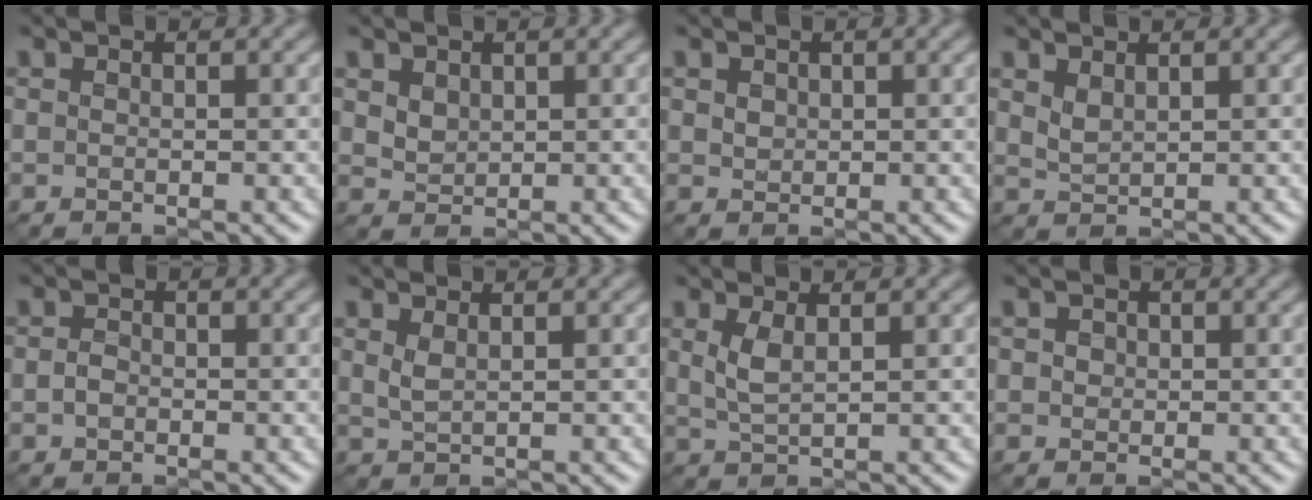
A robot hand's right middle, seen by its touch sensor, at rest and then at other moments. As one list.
[{"total": 2.1, "force": [0.9, 1.5, 1.1], "torque": [-0.027, -0.006, 0.020]}, {"total": 1.3, "force": [0.5, 1.0, 0.6], "torque": [-0.014, -0.003, 0.013]}, {"total": 1.4, "force": [0.8, 0.7, 0.9], "torque": [-0.023, -0.002, 0.019]}, {"total": 1.1, "force": [-0.6, 0.8, 0.5], "torque": [-0.010, 0.000, -0.017]}, {"total": 1.1, "force": [0.5, 0.4, 0.9], "torque": [-0.026, -0.003, 0.013]}, {"total": 1.9, "force": [0.5, 0.7, 1.7], "torque": [-0.044, -0.004, 0.013]}, {"total": 1.6, "force": [0.5, 1.3, 0.7], "torque": [-0.019, 0.004, 0.007]}]